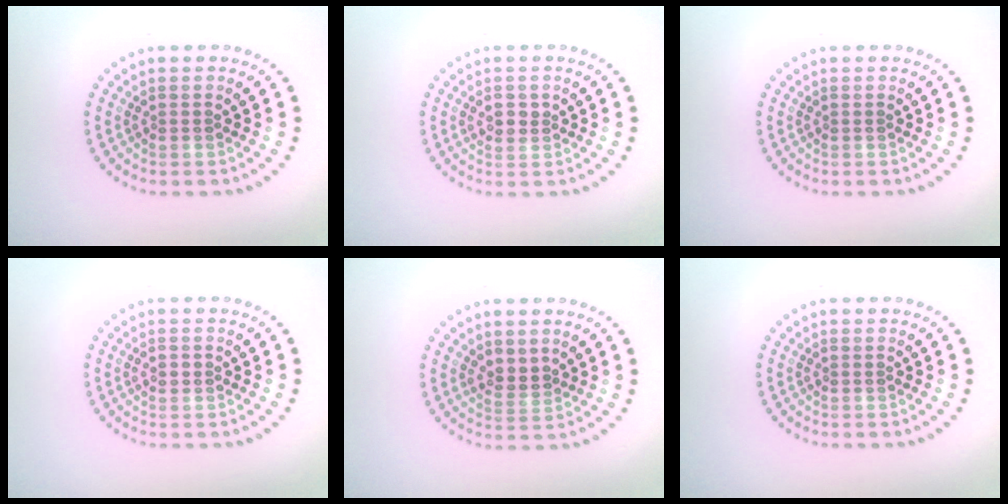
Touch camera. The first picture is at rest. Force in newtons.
{"total": 1.5, "press": 1.5, "slide": 0.2}
{"total": 0.0}
{"total": 1.1, "press": 1.1, "slide": 0.1}
{"total": 1.7, "press": 1.5, "slide": 0.8}
{"total": 0.0}